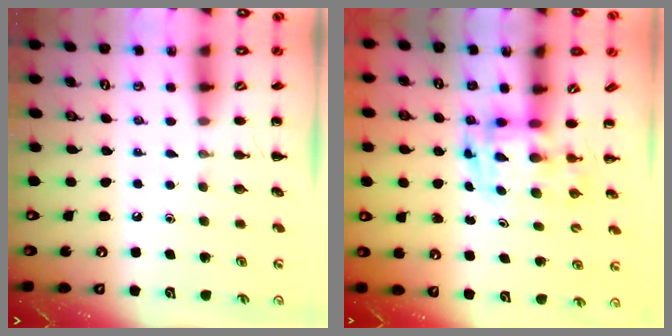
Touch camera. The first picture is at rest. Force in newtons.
{"total": 3.4, "press": 3.4, "slide": 0.6}